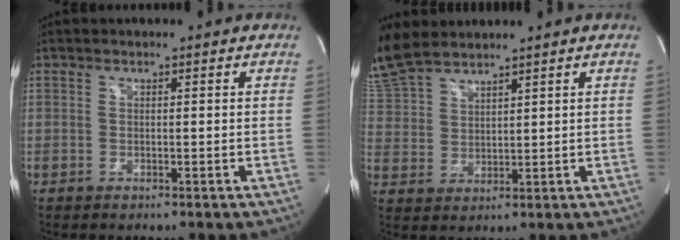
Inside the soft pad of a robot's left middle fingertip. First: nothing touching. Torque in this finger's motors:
{"motor_torque": [0.26, -0.45, 1.06, 0.21]}